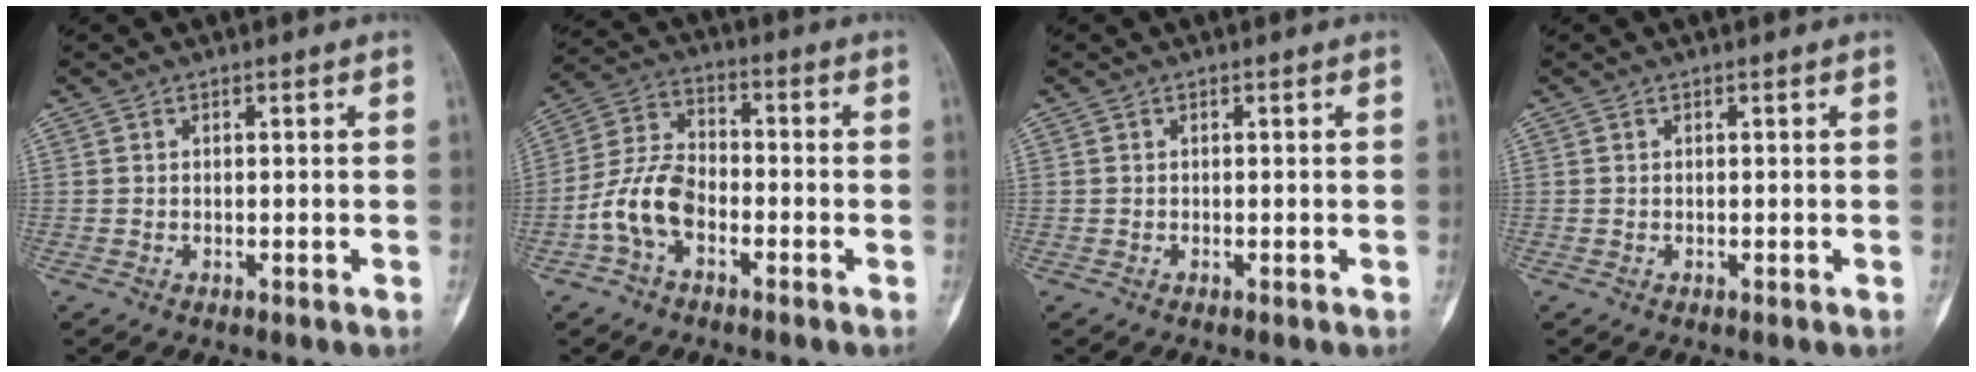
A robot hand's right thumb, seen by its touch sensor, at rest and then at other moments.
{"total": 9.8, "force": [-3.7, 6.0, 6.8], "torque": [-0.133, 0.035, -0.079]}
{"total": 0.0}
{"total": 0.0}